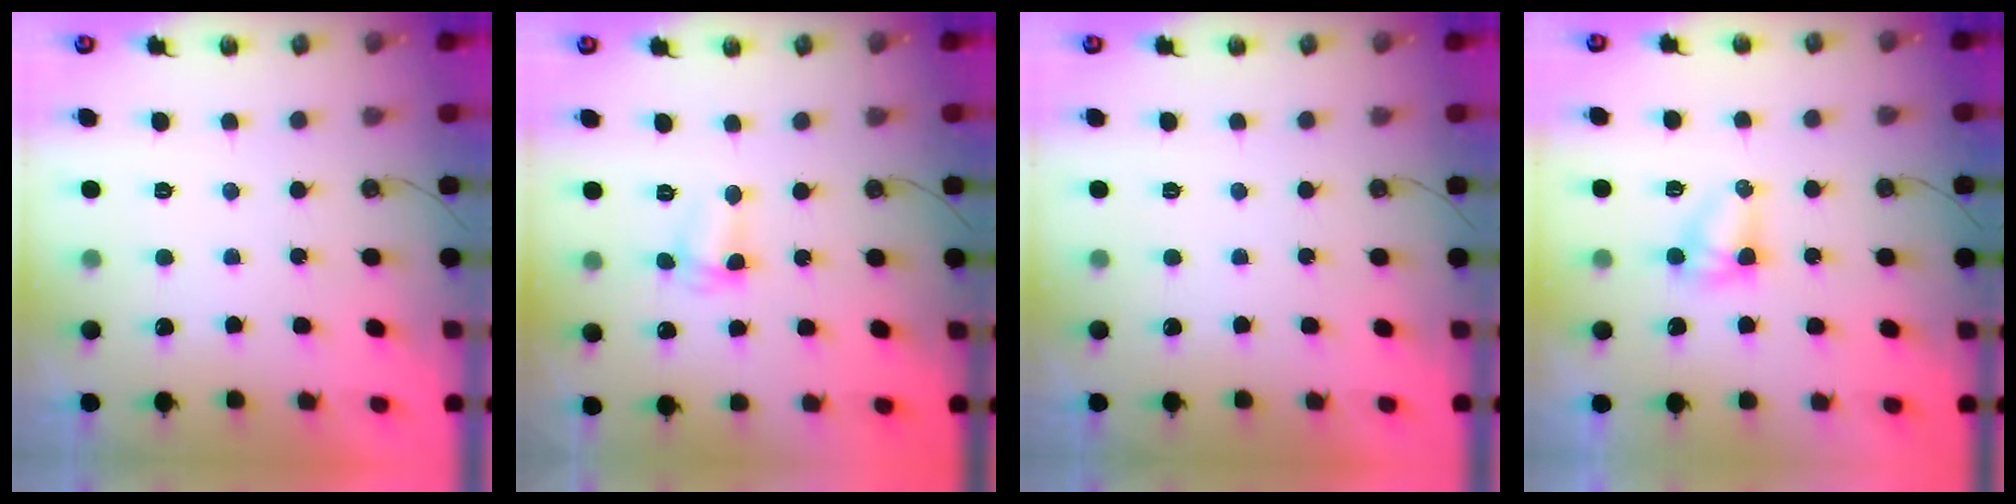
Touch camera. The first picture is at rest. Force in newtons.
{"total": 3.1, "press": 3.1, "slide": 0.5}
{"total": 0.0}
{"total": 4.5, "press": 4.1, "slide": 2.0}